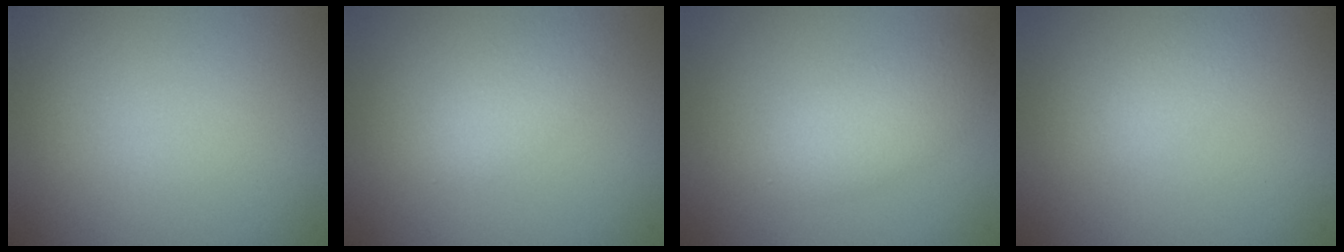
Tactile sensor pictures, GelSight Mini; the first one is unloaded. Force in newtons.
{"total": 2.0, "press": 2.0, "slide": 0.1}
{"total": 2.9, "press": 2.9, "slide": 0.0}
{"total": 1.5, "press": 1.5, "slide": 0.1}